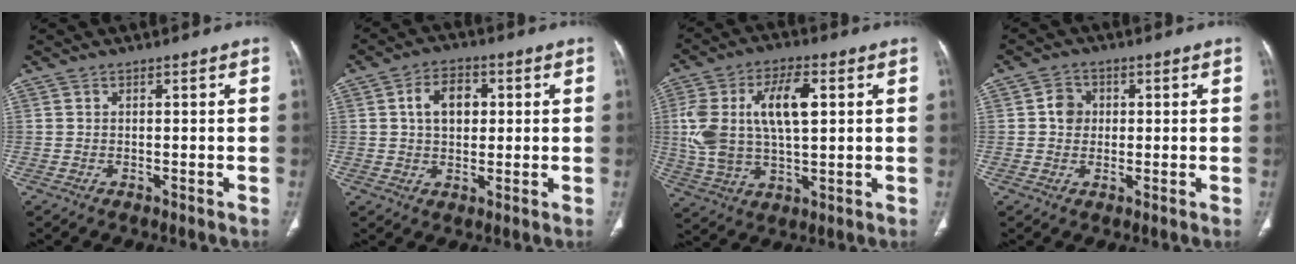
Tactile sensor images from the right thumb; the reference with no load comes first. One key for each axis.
{"total": 7.4, "fx": 1.4, "fy": 5.1, "fz": 5.2, "tx": -0.063, "ty": 0.008, "tz": 0.018}
{"total": 15.8, "fx": 3.0, "fy": 7.8, "fz": 13.4, "tx": -0.265, "ty": 0.011, "tz": 0.059}
{"total": 3.8, "fx": 0.4, "fy": 3.4, "fz": 1.7, "tx": -0.011, "ty": 0.004, "tz": 0.003}